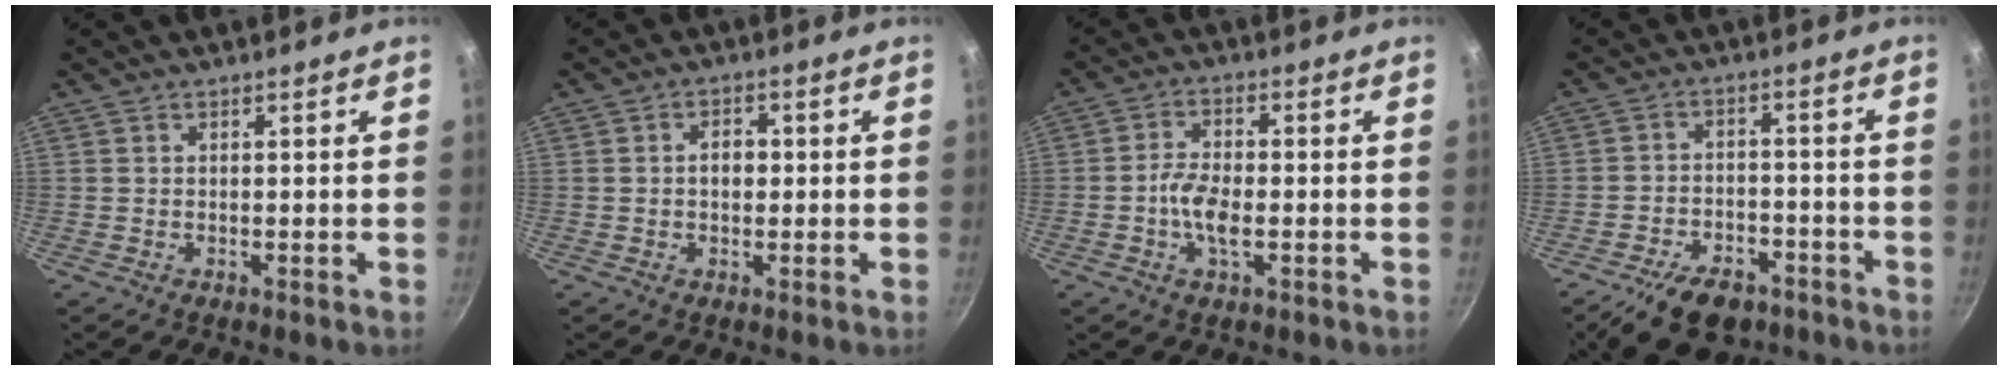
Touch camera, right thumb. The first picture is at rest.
{"total": 3.4, "force": [0.1, 2.5, 2.4], "torque": [-0.020, 0.010, -0.001]}
{"total": 6.1, "force": [-1.5, 2.6, 5.3], "torque": [-0.107, 0.014, -0.035]}
{"total": 11.8, "force": [-7.9, 6.3, 6.2], "torque": [-0.088, 0.042, -0.123]}